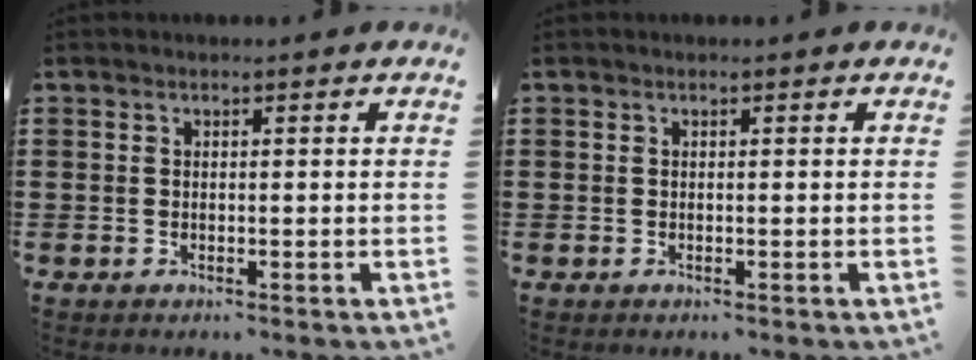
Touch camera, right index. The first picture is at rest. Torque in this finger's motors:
{"motor_torque": [0.14, 1.70, 0.00, -0.01]}